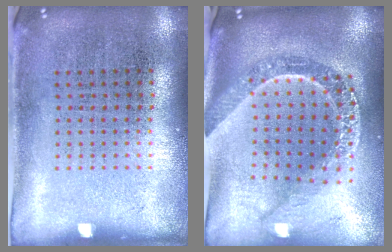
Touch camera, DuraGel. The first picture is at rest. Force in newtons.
{"total": 2.7, "press": 2.2, "slide": 1.6}